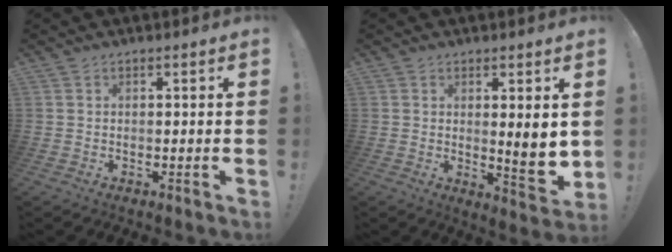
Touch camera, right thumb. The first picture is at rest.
{"total": 7.2, "force": [1.9, 0.8, 6.9], "torque": [-0.083, -0.027, 0.030]}